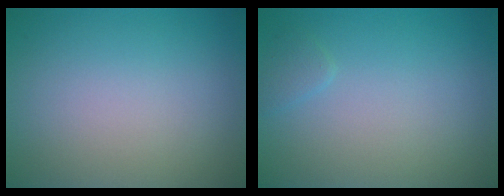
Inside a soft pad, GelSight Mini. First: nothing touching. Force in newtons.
{"total": 0.8, "press": 0.8, "slide": 0.1}